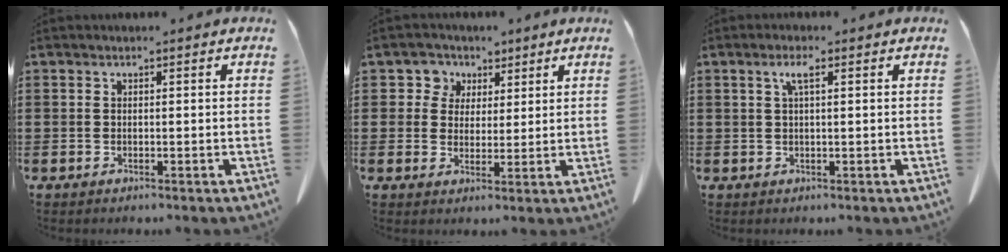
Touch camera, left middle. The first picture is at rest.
{"total": 4.8, "force": [2.3, 4.1, 0.5], "torque": [-0.030, 0.009, 0.038]}
{"total": 2.5, "force": [0.9, 0.5, 2.3], "torque": [-0.047, 0.007, 0.013]}